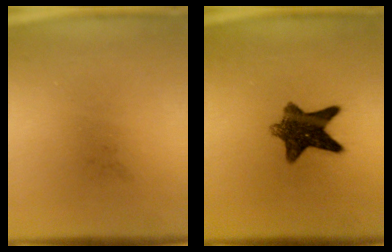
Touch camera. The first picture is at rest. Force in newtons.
{"total": 9.5}